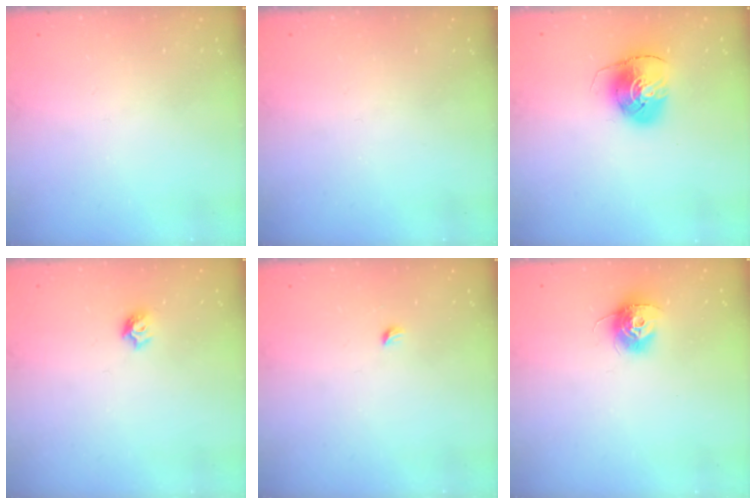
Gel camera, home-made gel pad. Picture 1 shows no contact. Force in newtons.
{"total": 0.0}
{"total": 7.9, "press": 7.9, "slide": 0.7}
{"total": 5.1, "press": 5.1, "slide": 0.6}
{"total": 2.7, "press": 2.6, "slide": 0.6}
{"total": 10.2, "press": 10.2, "slide": 0.4}